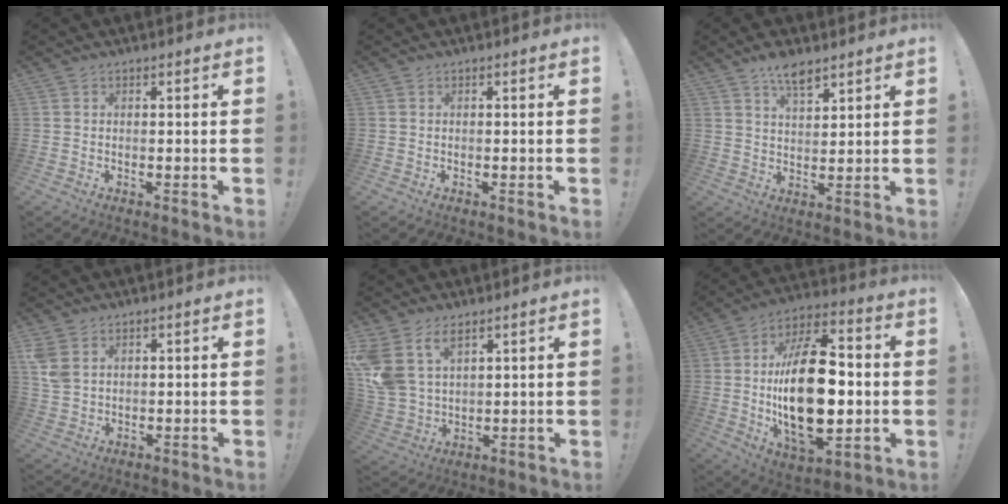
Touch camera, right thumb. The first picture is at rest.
{"total": 0.0}
{"total": 7.0, "force": [5.2, 2.5, 4.0], "torque": [-0.067, -0.028, 0.091]}
{"total": 5.2, "force": [2.6, 3.4, 3.1], "torque": [-0.060, -0.009, 0.051]}
{"total": 10.8, "force": [6.3, 6.6, 5.7], "torque": [-0.136, -0.031, 0.126]}
{"total": 28.0, "force": [-1.3, 15.0, 23.6], "torque": [-0.433, 0.003, -0.018]}